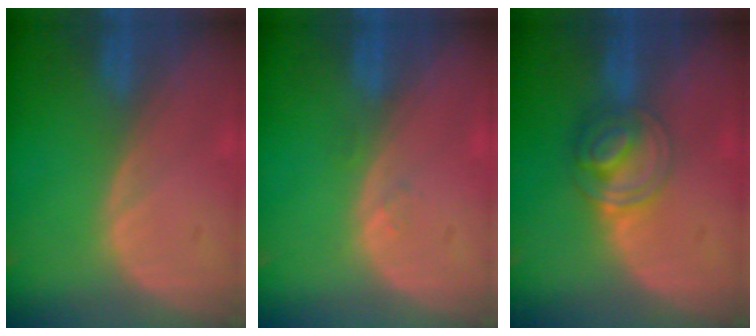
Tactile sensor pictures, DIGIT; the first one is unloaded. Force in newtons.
{"total": 0.7, "press": 0.7, "slide": 0.1}
{"total": 6.2, "press": 5.3, "slide": 3.1}